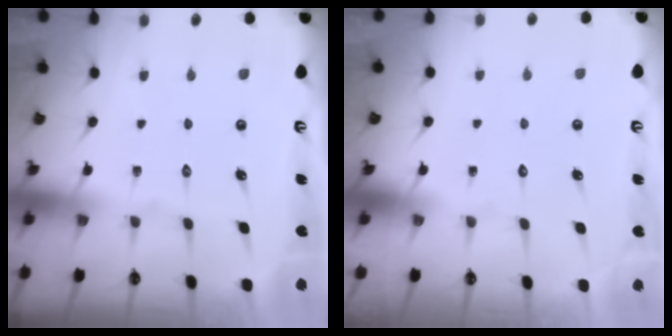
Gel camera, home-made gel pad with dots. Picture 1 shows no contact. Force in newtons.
{"total": 1.6, "press": 1.6, "slide": 0.1}